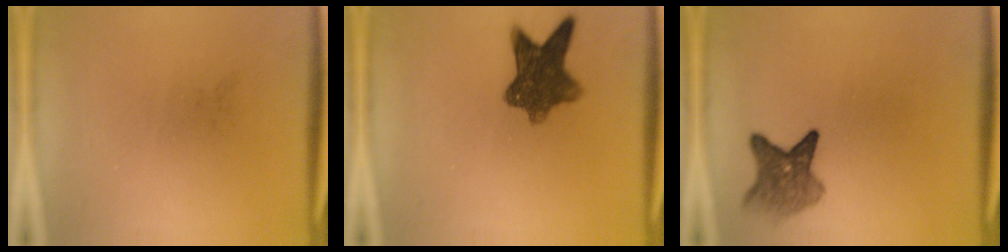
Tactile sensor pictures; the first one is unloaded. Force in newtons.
{"total": 8.7}
{"total": 5.1}